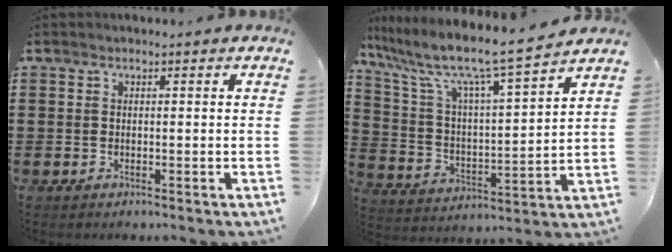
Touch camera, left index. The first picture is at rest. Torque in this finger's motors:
{"motor_torque": [1.37, -0.33, 1.05, 0.21]}